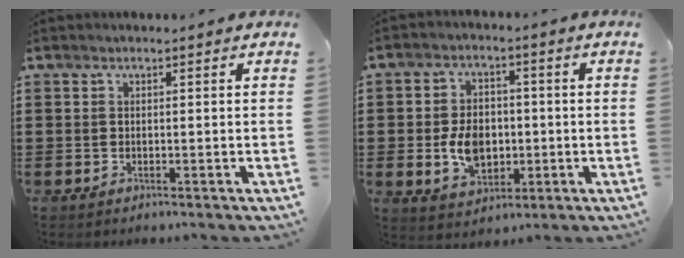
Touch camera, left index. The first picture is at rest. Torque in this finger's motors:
{"motor_torque": [1.07, 1.07, 0.51, 0.14]}